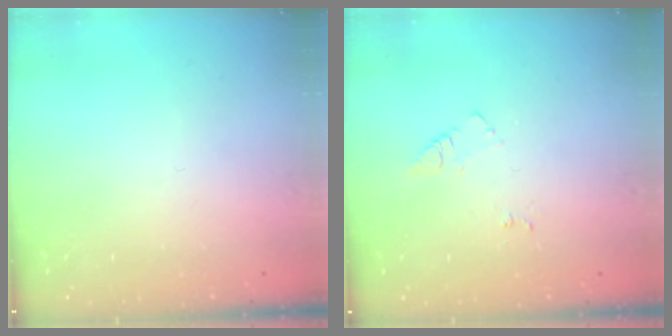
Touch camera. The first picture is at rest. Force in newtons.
{"total": 6.7, "press": 6.6, "slide": 0.8}